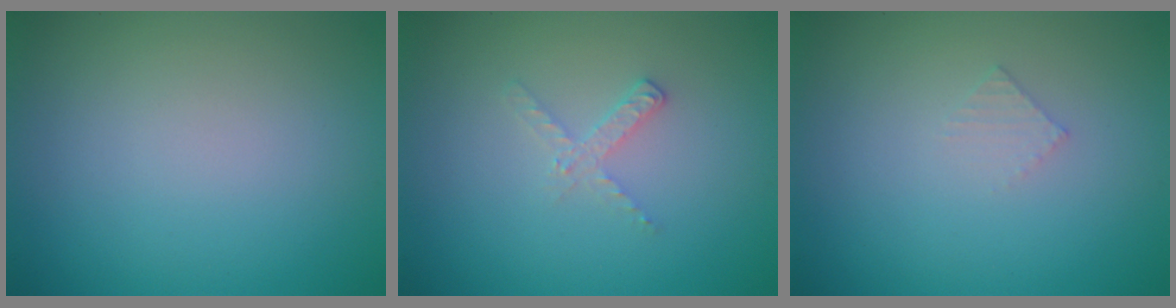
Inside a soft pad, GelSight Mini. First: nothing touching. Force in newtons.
{"total": 1.4, "press": 1.4, "slide": 0.1}
{"total": 0.8, "press": 0.8, "slide": 0.1}